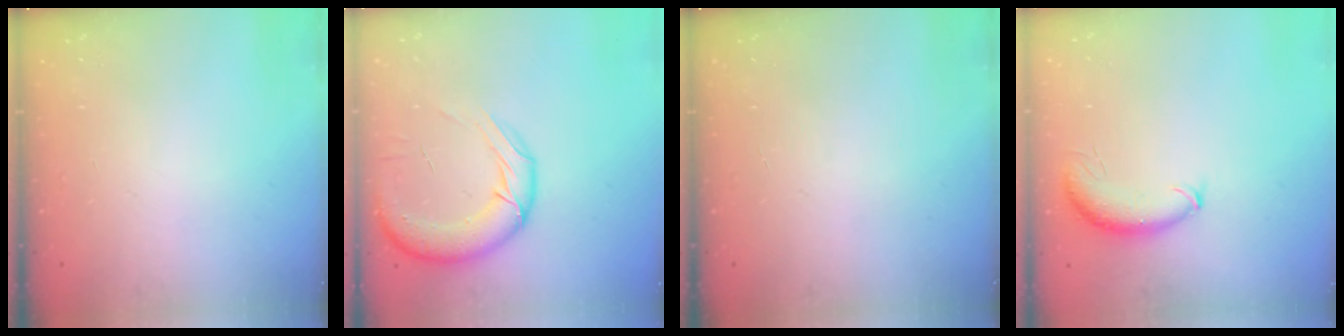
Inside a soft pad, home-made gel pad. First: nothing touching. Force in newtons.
{"total": 15.3, "press": 14.8, "slide": 3.8}
{"total": 0.0}
{"total": 8.7, "press": 8.6, "slide": 1.2}